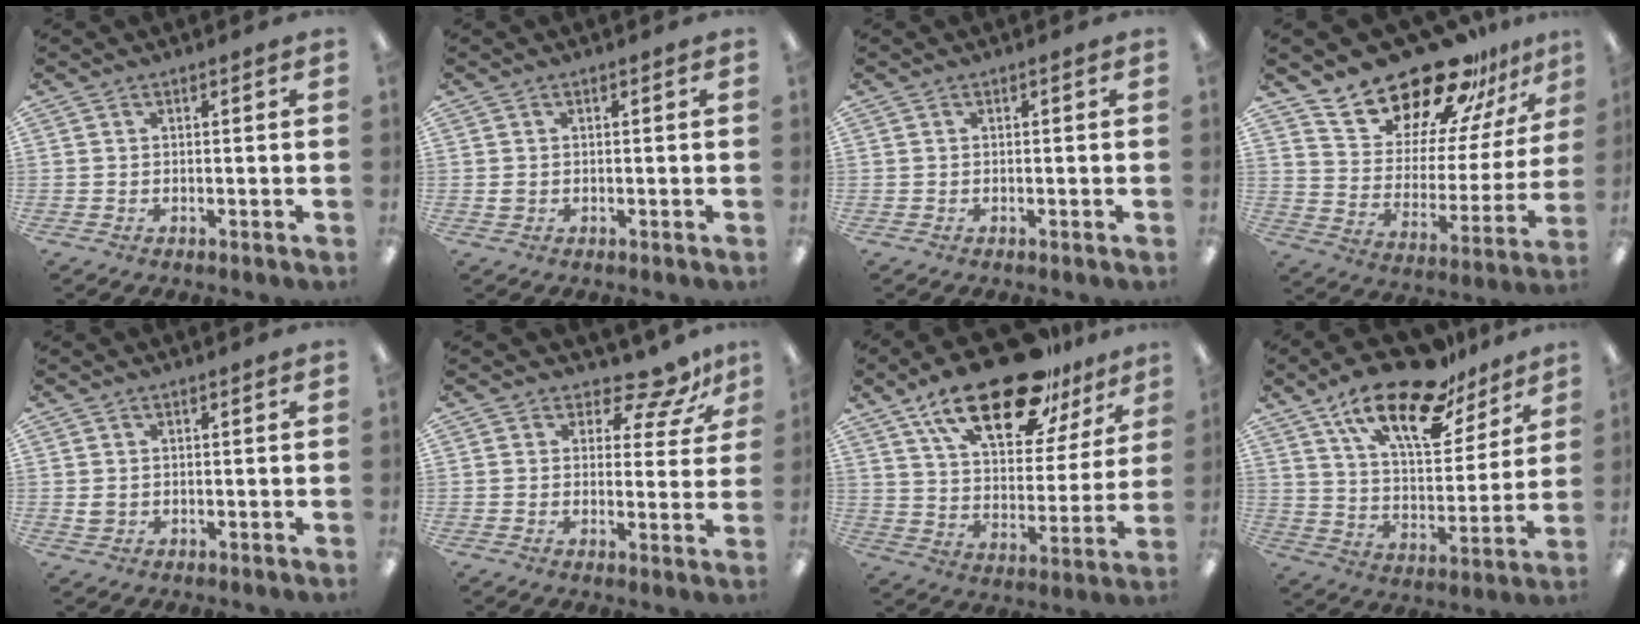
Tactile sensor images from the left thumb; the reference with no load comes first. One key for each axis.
{"total": 1.1, "fx": 0.2, "fy": 0.9, "fz": 0.6, "tx": -0.013, "ty": 0.005, "tz": 0.003}
{"total": 0.0}
{"total": 22.2, "fx": 18.6, "fy": 9.1, "fz": 8.0, "tx": -0.128, "ty": -0.145, "tz": 0.327}
{"total": 1.6, "fx": 0.5, "fy": 1.3, "fz": 0.8, "tx": -0.009, "ty": 0.000, "tz": 0.007}
{"total": 8.2, "fx": 6.6, "fy": 3.1, "fz": 3.8, "tx": -0.049, "ty": -0.045, "tz": 0.114}
{"total": 23.6, "fx": 16.1, "fy": 9.5, "fz": 14.5, "tx": -0.229, "ty": -0.088, "tz": 0.272}
{"total": 20.8, "fx": 14.4, "fy": 8.4, "fz": 12.5, "tx": -0.204, "ty": -0.086, "tz": 0.246}